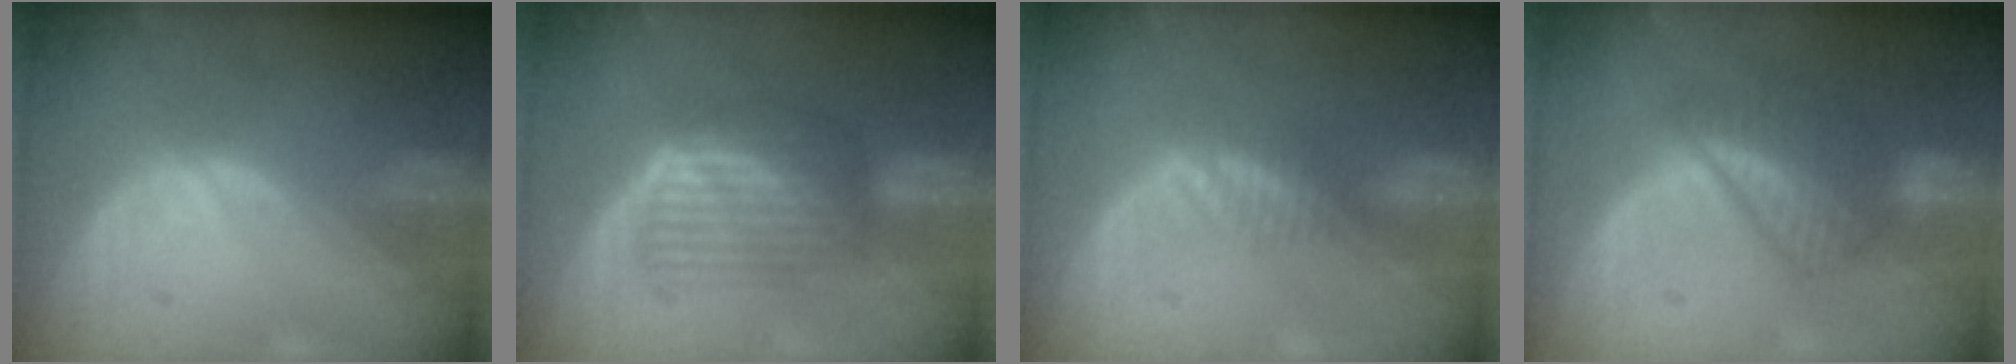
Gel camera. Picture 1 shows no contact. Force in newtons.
{"total": 7.0, "press": 5.9, "slide": 3.8}
{"total": 1.7, "press": 1.4, "slide": 1.0}
{"total": 6.8, "press": 6.0, "slide": 3.2}